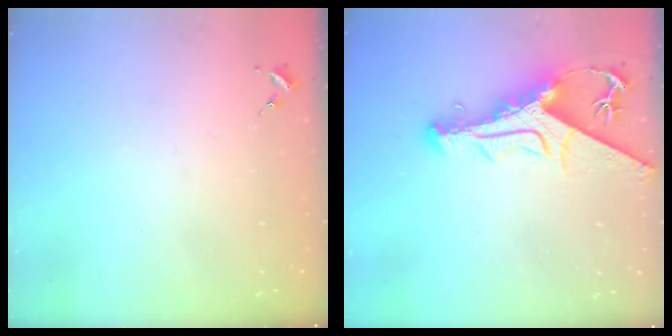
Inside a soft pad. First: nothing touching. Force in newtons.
{"total": 13.5, "press": 13.4, "slide": 1.5}